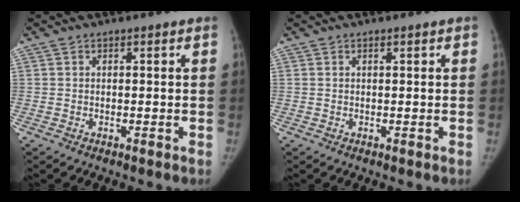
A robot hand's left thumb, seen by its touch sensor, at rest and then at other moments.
{"total": 0.5, "force": [0.3, 0.1, 0.4], "torque": [-0.006, 0.000, 0.004]}